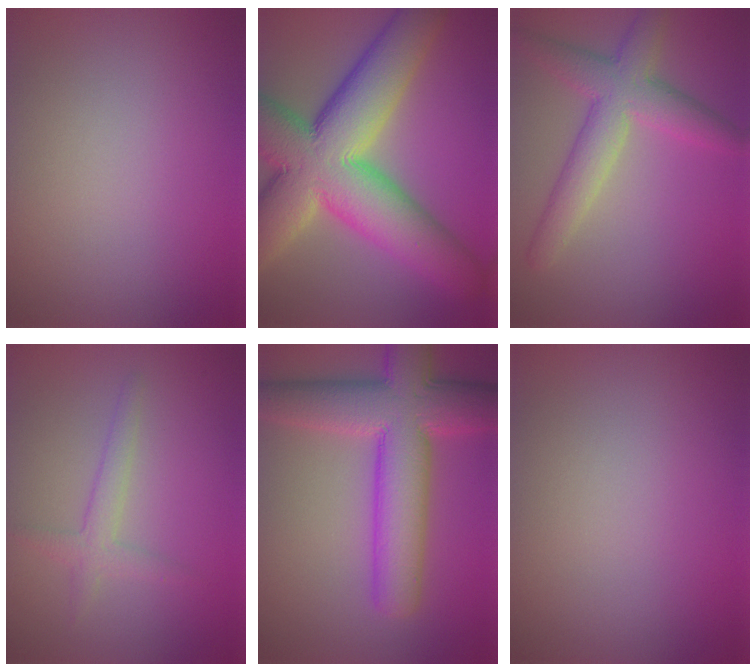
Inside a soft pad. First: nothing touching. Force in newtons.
{"total": 15.3, "press": 15.3, "slide": 1.1}
{"total": 5.2, "press": 5.2, "slide": 0.2}
{"total": 2.0, "press": 2.0, "slide": 0.1}
{"total": 10.1, "press": 10.1, "slide": 0.3}
{"total": 0.0}